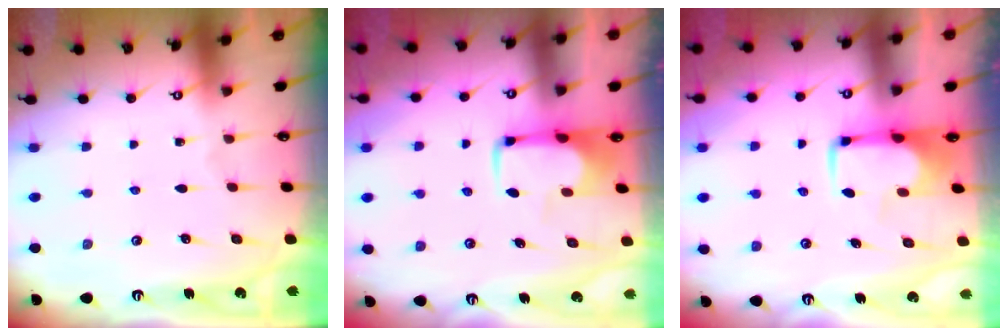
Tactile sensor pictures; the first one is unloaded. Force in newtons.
{"total": 1.8, "press": 1.7, "slide": 0.5}
{"total": 1.7, "press": 1.6, "slide": 0.5}